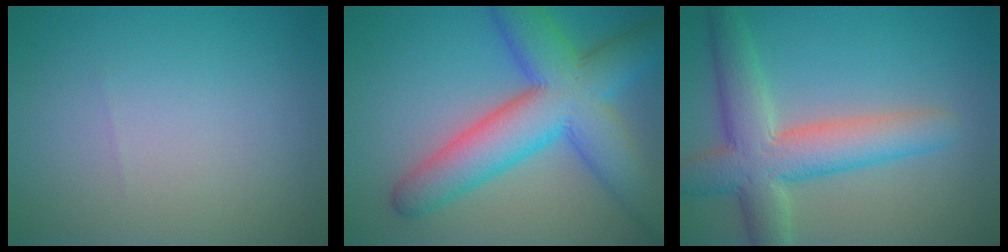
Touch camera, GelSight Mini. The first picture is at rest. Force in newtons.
{"total": 10.5, "press": 10.5, "slide": 0.2}
{"total": 7.0, "press": 7.0, "slide": 0.4}